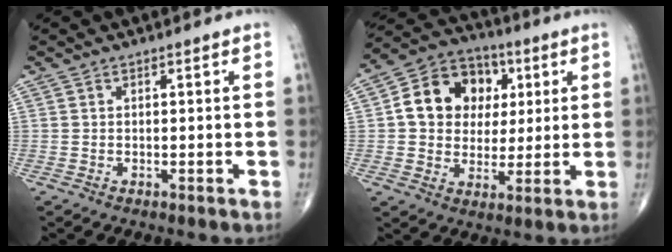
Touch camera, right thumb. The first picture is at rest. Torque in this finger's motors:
{"motor_torque": [0.50, 2.64, 0.55, -0.11, 0.09]}